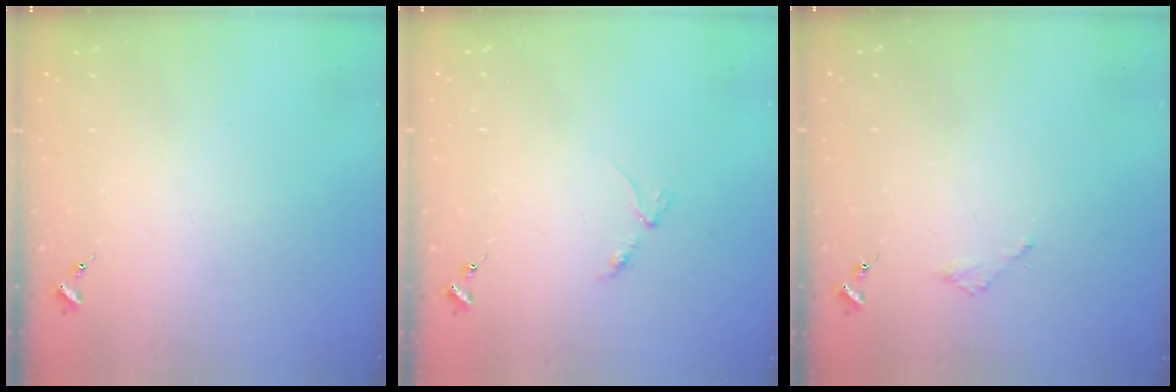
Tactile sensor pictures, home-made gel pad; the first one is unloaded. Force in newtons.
{"total": 2.9, "press": 2.8, "slide": 0.4}
{"total": 1.8, "press": 1.8, "slide": 0.2}